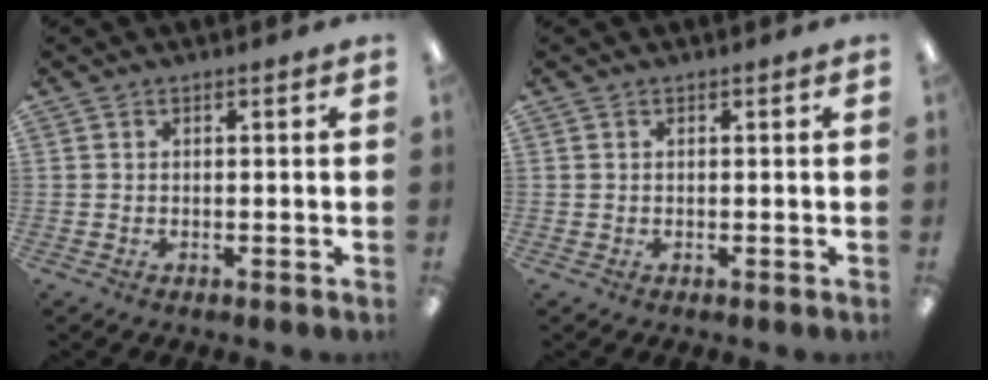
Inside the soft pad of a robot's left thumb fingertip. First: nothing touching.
{"total": 0.0}